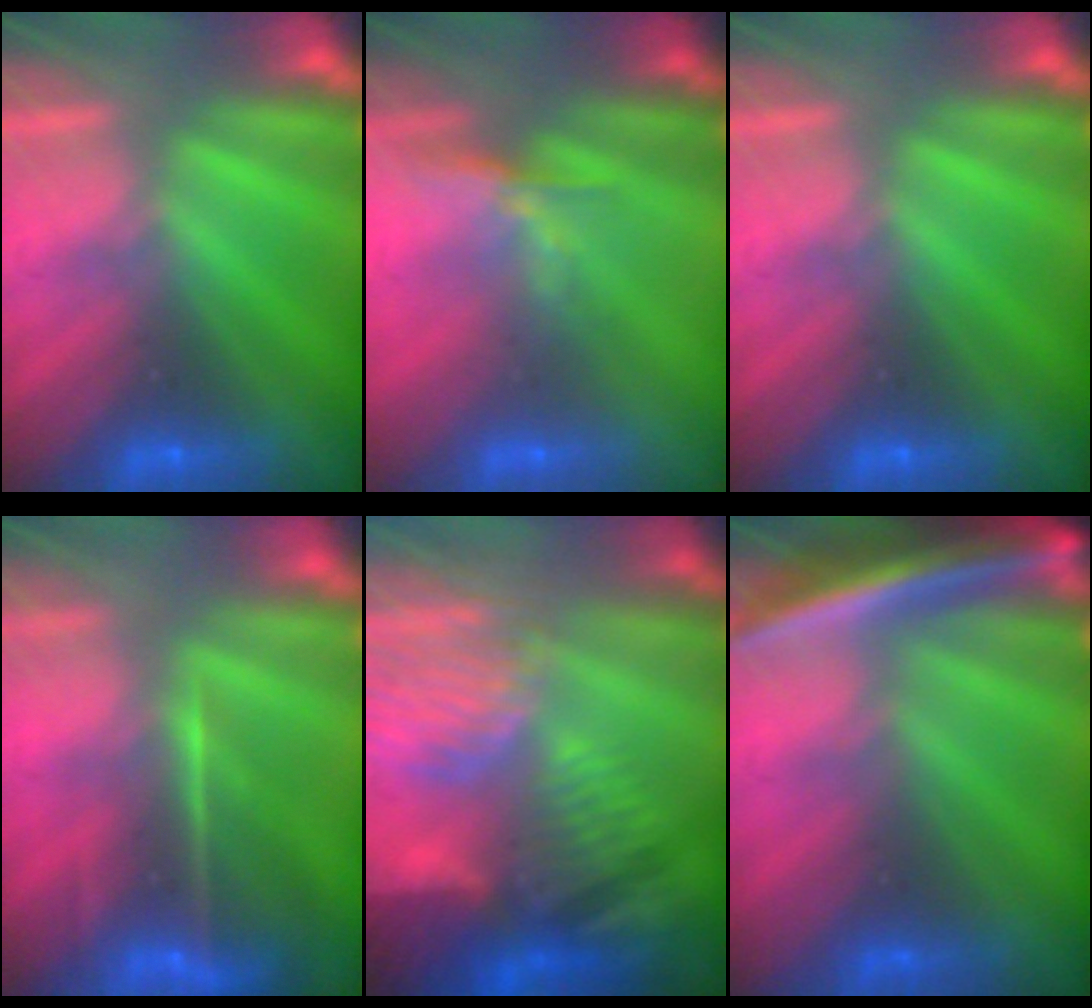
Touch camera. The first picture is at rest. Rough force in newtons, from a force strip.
{"total": 2.2}
{"total": 0.0}
{"total": 7.6}
{"total": 11.8}
{"total": 7.1}